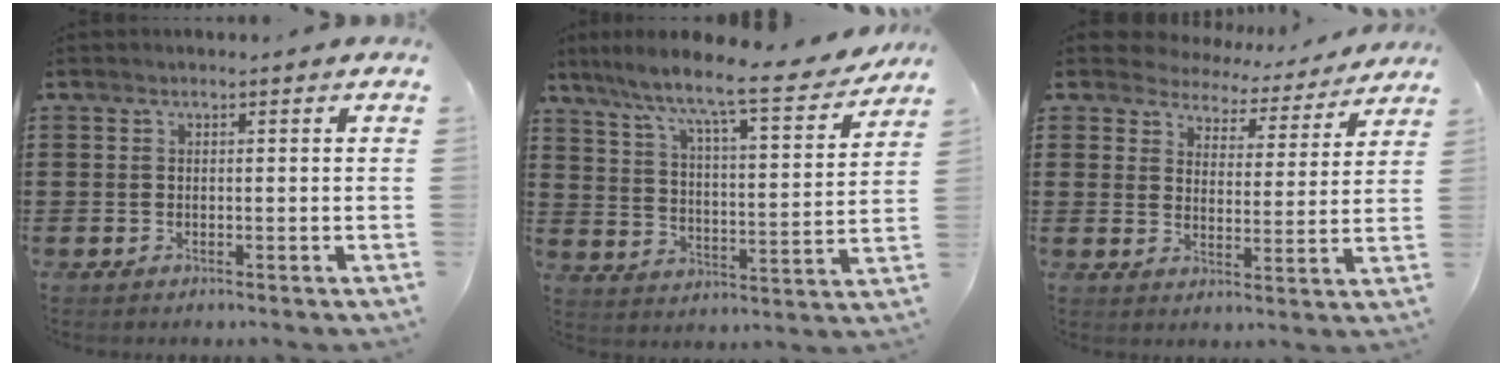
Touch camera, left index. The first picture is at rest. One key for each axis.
{"total": 9.2, "fx": 7.9, "fy": 0.2, "fz": 4.7, "tx": -0.116, "ty": -0.060, "tz": 0.125}
{"total": 4.7, "fx": 4.6, "fy": 0.9, "fz": -0.2, "tx": -0.026, "ty": -0.033, "tz": 0.078}